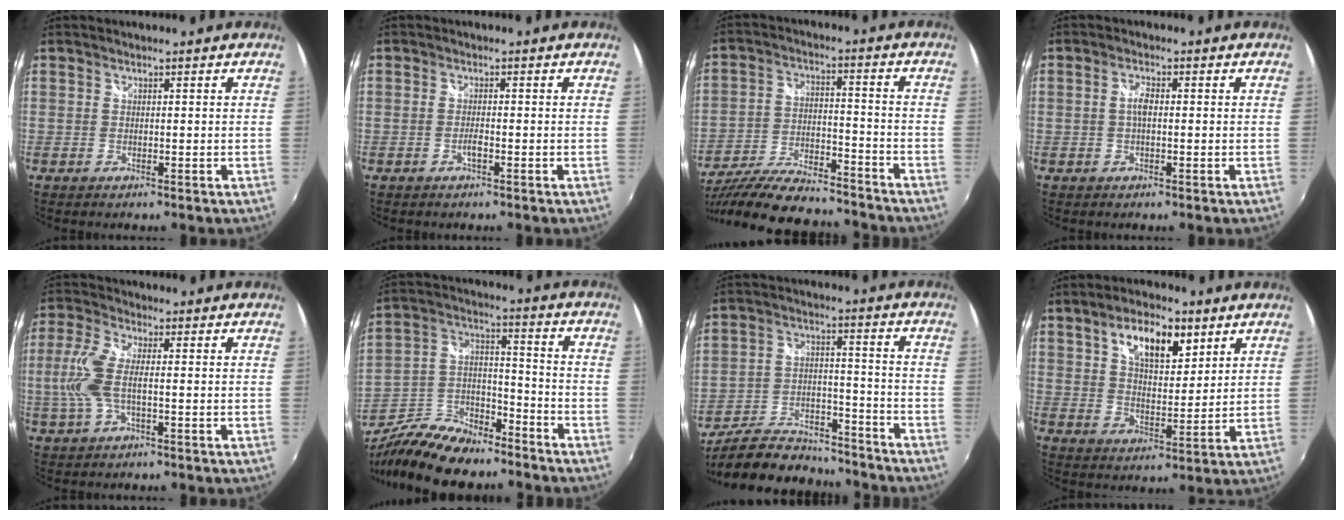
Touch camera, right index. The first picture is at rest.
{"total": 1.5, "force": [-0.7, 0.3, 1.3], "torque": [-0.028, -0.001, -0.014]}
{"total": 22.7, "force": [-19.2, 5.5, 10.6], "torque": [-0.208, -0.037, -0.301]}
{"total": 2.1, "force": [-0.1, 0.9, 2.0], "torque": [-0.039, 0.004, -0.004]}
{"total": 8.4, "force": [-0.5, 2.9, 7.8], "torque": [-0.179, 0.003, -0.011]}
{"total": 19.5, "force": [-15.0, 7.8, 9.9], "torque": [-0.214, -0.001, -0.256]}
{"total": 19.8, "force": [-16.7, 7.3, 7.6], "torque": [-0.155, 0.013, -0.245]}
{"total": 10.7, "force": [5.6, 4.9, 7.7], "torque": [-0.129, 0.011, 0.094]}